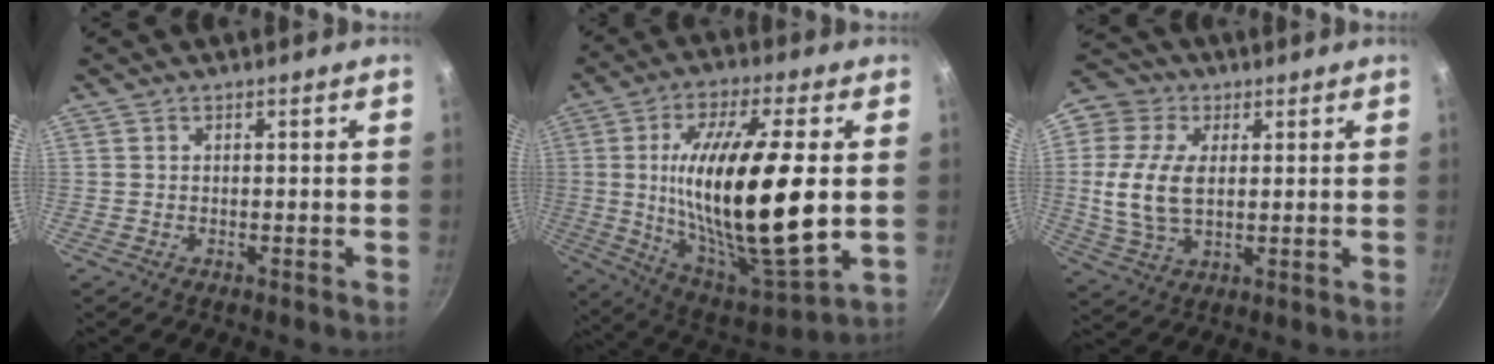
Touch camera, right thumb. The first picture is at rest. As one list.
[{"total": 25.6, "force": [1.0, 7.4, 24.5], "torque": [-0.442, -0.016, 0.022]}, {"total": 13.0, "force": [1.8, 9.1, 9.1], "torque": [-0.157, -0.005, 0.025]}]